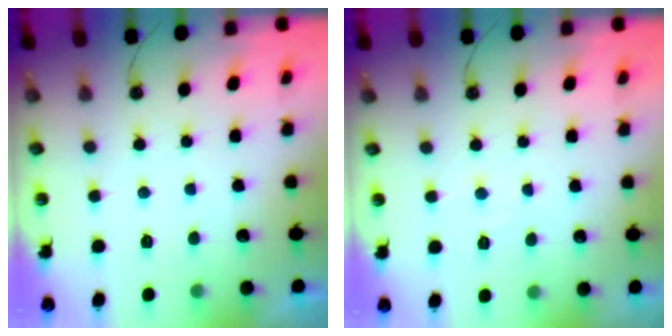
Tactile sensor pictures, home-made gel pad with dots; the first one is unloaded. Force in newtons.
{"total": 3.4, "press": 3.3, "slide": 0.5}